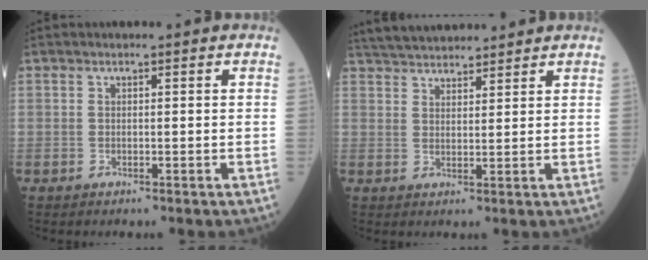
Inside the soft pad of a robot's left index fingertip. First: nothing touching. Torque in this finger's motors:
{"motor_torque": [-0.04, -0.39, 0.13, 0.04]}